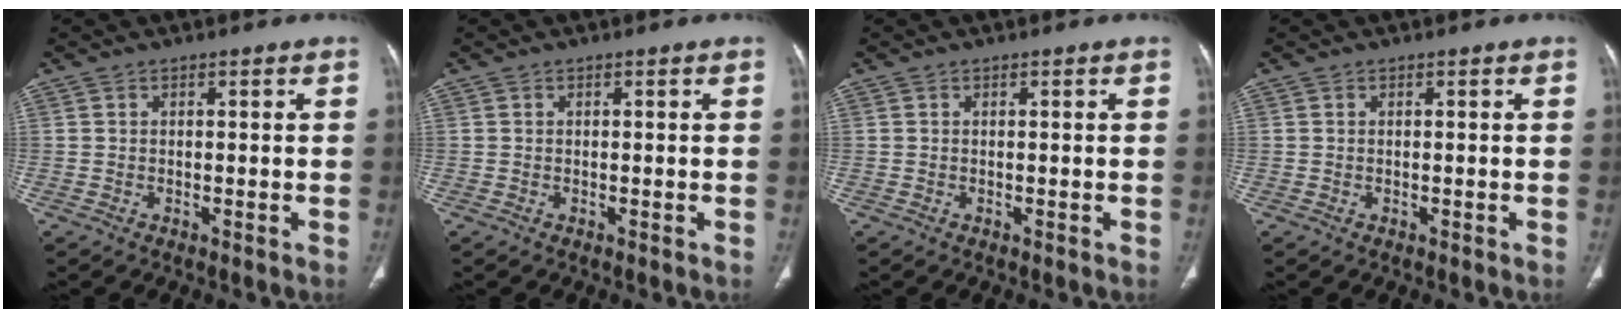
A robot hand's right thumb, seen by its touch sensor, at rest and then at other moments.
{"total": 0.0}
{"total": 0.0}
{"total": 0.0}